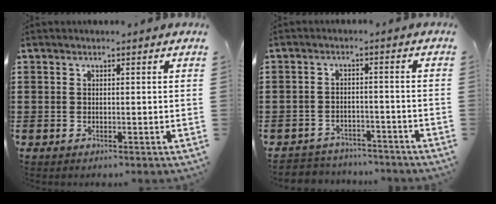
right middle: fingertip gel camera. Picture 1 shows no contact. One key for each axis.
{"total": 3.0, "fx": -2.9, "fy": 0.6, "fz": -0.3, "tx": -0.003, "ty": 0.001, "tz": -0.065}